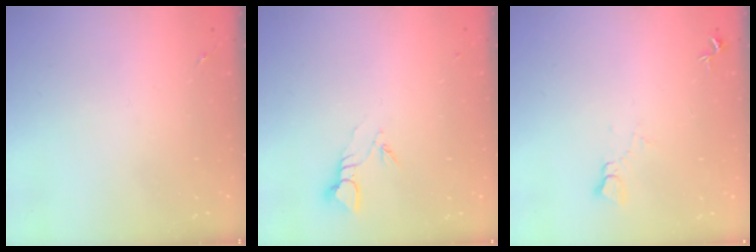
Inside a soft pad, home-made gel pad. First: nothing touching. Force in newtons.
{"total": 3.8, "press": 3.8, "slide": 0.3}
{"total": 4.3, "press": 4.3, "slide": 0.4}